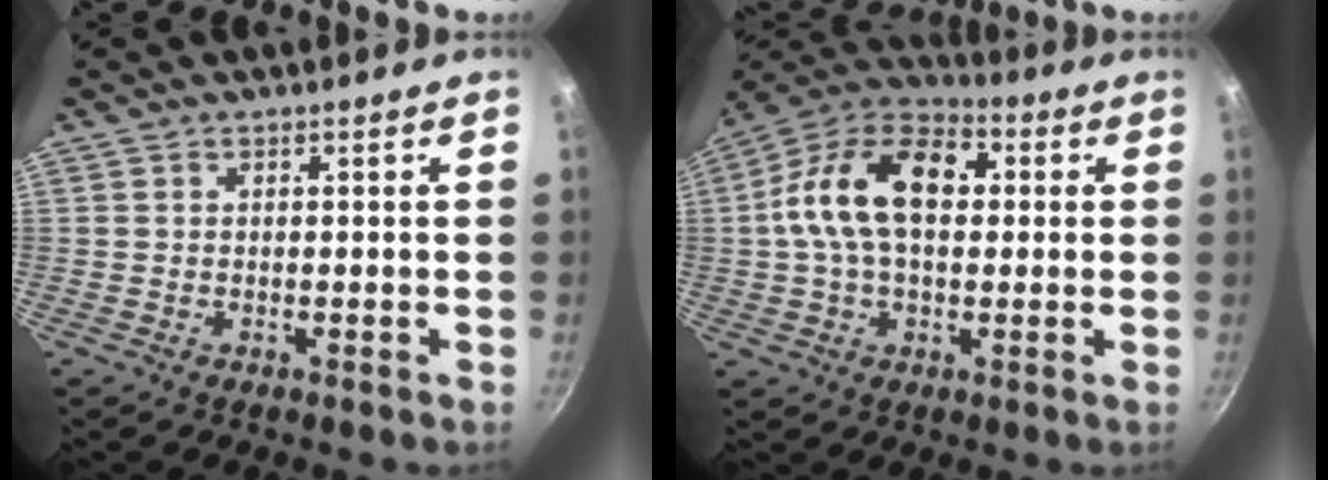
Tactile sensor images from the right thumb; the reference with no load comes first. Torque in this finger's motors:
{"motor_torque": [-0.71, 1.27, 1.30, -0.32, 0.46]}